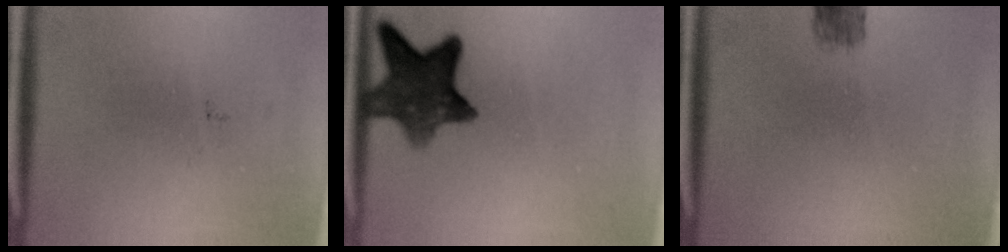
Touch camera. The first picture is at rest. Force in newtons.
{"total": 9.9}
{"total": 2.9}